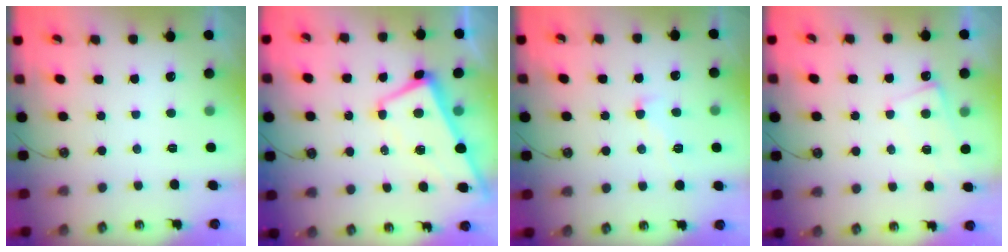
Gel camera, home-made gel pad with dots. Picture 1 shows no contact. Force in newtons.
{"total": 1.0, "press": 0.5, "slide": 0.8}
{"total": 1.0, "press": 0.7, "slide": 0.8}
{"total": 1.1, "press": 1.0, "slide": 0.2}